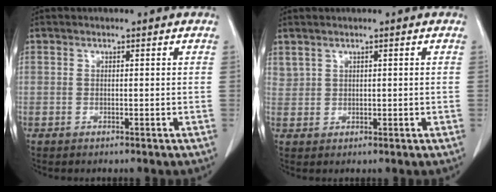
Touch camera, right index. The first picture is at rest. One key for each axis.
{"total": 1.7, "fx": 1.2, "fy": 1.1, "fz": 0.4, "tx": -0.008, "ty": 0.006, "tz": 0.031}